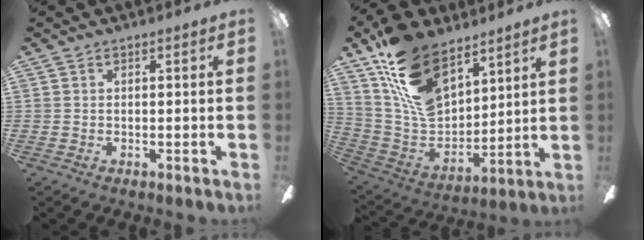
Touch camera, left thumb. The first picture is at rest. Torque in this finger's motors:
{"motor_torque": [2.01, 1.72, 1.56, -1.21, 0.23]}